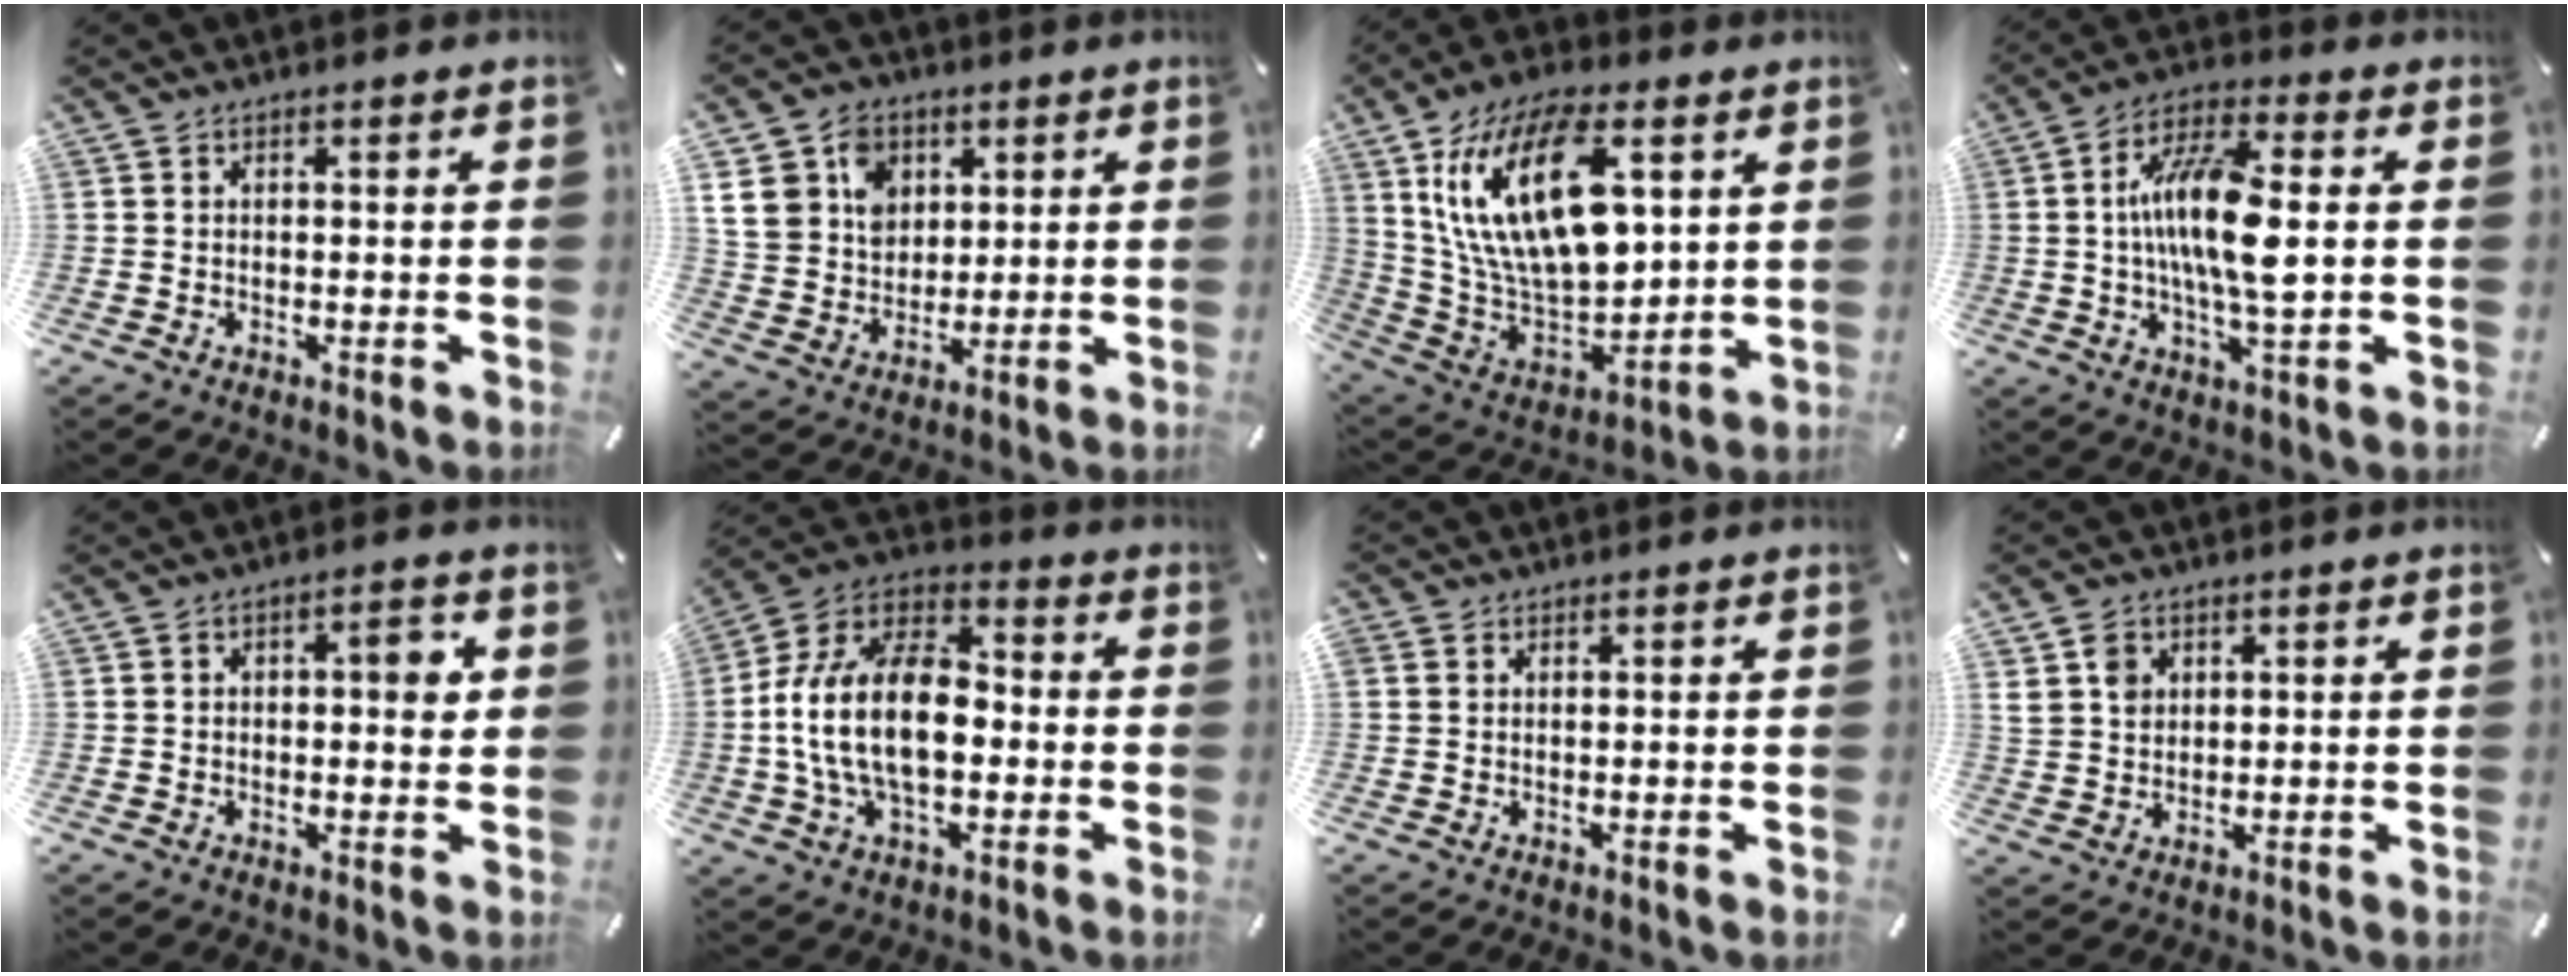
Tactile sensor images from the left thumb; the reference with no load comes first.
{"total": 13.3, "force": [5.1, 11.1, 5.3], "torque": [-0.105, -0.007, 0.100]}
{"total": 23.9, "force": [8.8, 13.0, 18.0], "torque": [-0.377, -0.034, 0.143]}
{"total": 14.9, "force": [0.3, 4.9, 14.0], "torque": [-0.282, -0.004, -0.001]}
{"total": 4.8, "force": [0.9, 2.6, 3.9], "torque": [-0.046, 0.000, 0.004]}
{"total": 19.1, "force": [-2.8, 12.1, 14.5], "torque": [-0.313, 0.018, -0.052]}
{"total": 1.3, "force": [0.3, 1.2, 0.3], "torque": [-0.007, 0.006, 0.004]}
{"total": 4.9, "force": [1.9, 4.2, 1.6], "torque": [-0.035, 0.006, 0.035]}